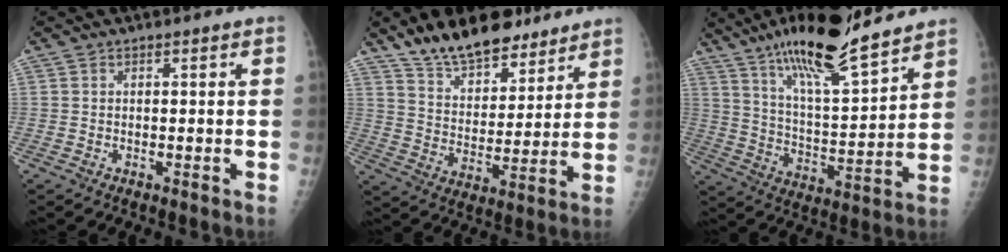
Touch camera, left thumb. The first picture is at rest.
{"total": 16.0, "force": [12.1, 7.7, 7.2], "torque": [-0.070, -0.059, 0.203]}
{"total": 18.6, "force": [14.4, 3.1, 11.4], "torque": [-0.172, -0.075, 0.248]}